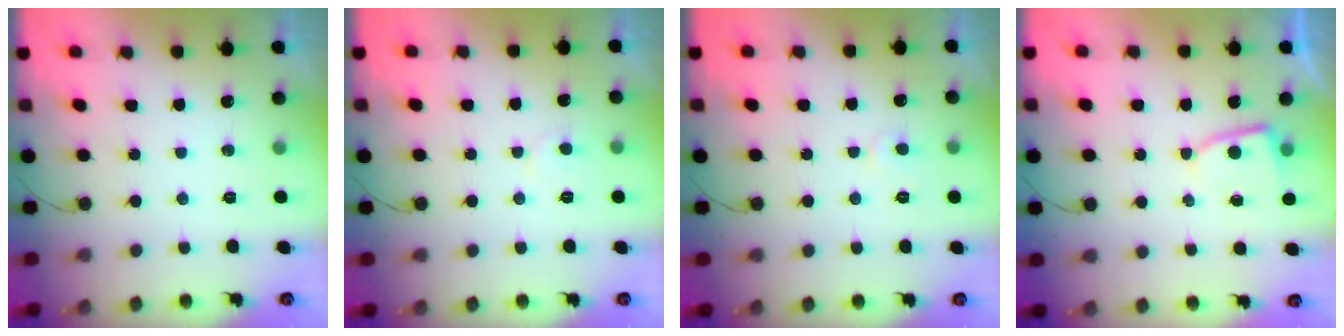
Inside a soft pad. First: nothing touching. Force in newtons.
{"total": 2.8, "press": 2.8, "slide": 0.1}
{"total": 3.7, "press": 3.7, "slide": 0.4}
{"total": 5.3, "press": 5.3, "slide": 0.6}